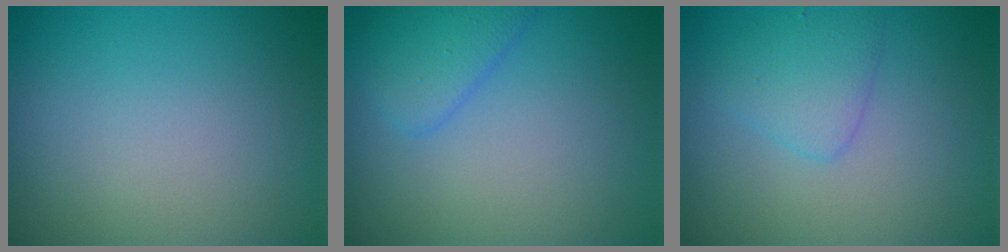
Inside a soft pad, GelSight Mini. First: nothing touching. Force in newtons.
{"total": 2.4, "press": 2.4, "slide": 0.1}
{"total": 2.2, "press": 2.2, "slide": 0.1}